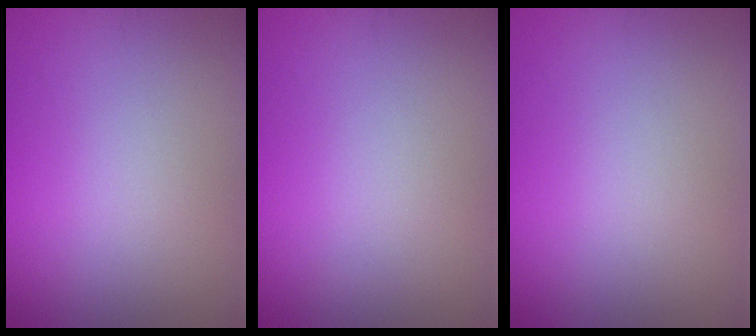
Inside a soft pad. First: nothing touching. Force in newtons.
{"total": 0.0}
{"total": 0.0}